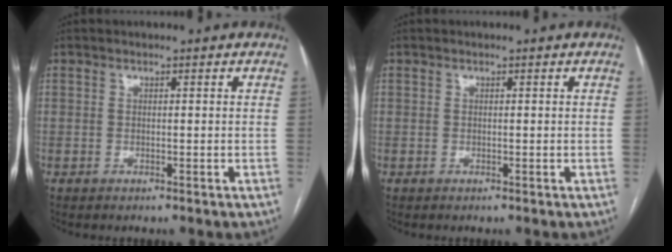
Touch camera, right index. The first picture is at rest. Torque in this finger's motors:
{"motor_torque": [0.01, 0.01, 0.00, 0.00]}